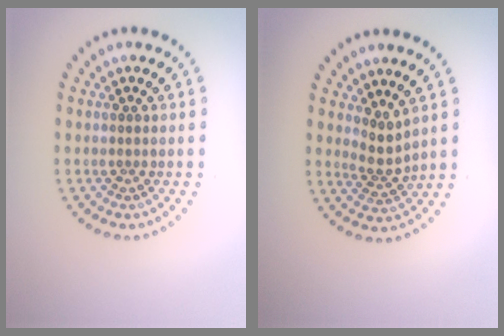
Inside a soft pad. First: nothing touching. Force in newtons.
{"total": 2.2, "press": 1.5, "slide": 1.6}